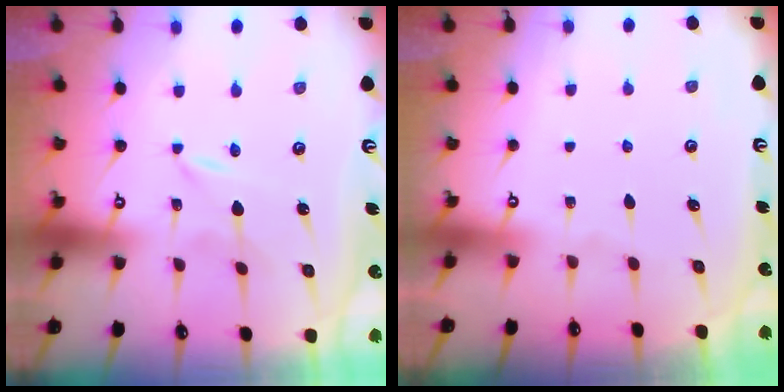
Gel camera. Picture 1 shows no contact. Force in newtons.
{"total": 0.0}